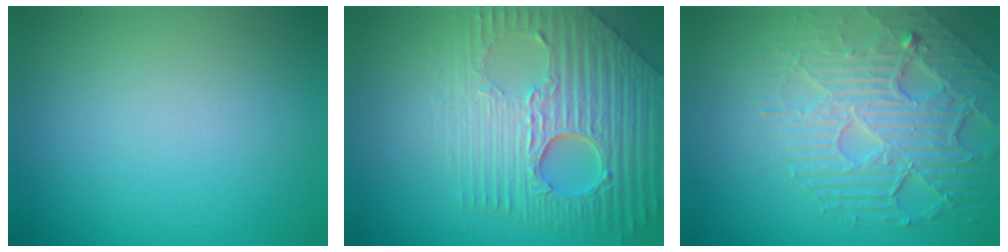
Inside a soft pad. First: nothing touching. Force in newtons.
{"total": 9.0, "press": 6.2, "slide": 6.6}
{"total": 7.5, "press": 5.4, "slide": 5.3}